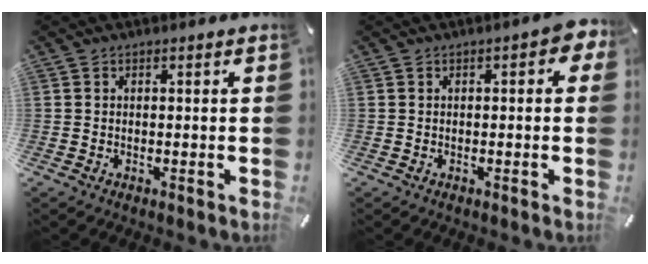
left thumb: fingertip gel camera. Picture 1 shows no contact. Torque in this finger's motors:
{"motor_torque": [1.00, 0.96, 0.48, 0.04, 0.02]}